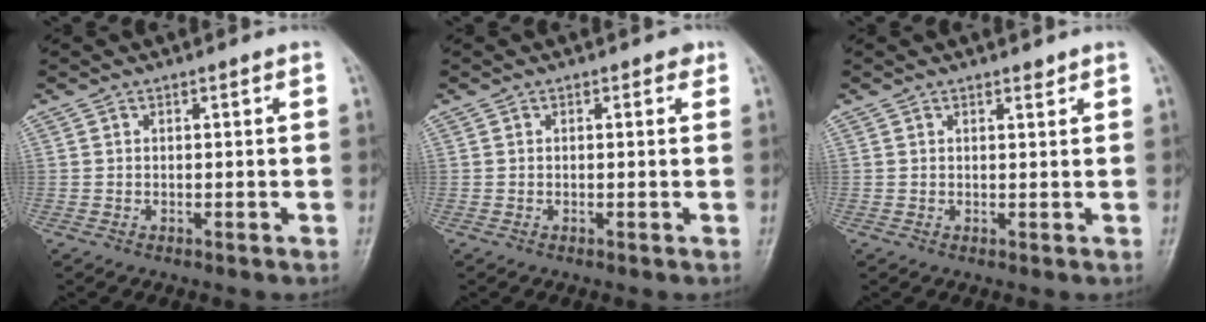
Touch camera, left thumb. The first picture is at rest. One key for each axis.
{"total": 0.8, "fx": 0.4, "fy": 0.6, "fz": 0.4, "tx": 0.005, "ty": 0.000, "tz": 0.000}
{"total": 1.0, "fx": 0.9, "fy": 0.3, "fz": 0.4, "tx": -0.005, "ty": -0.008, "tz": 0.015}